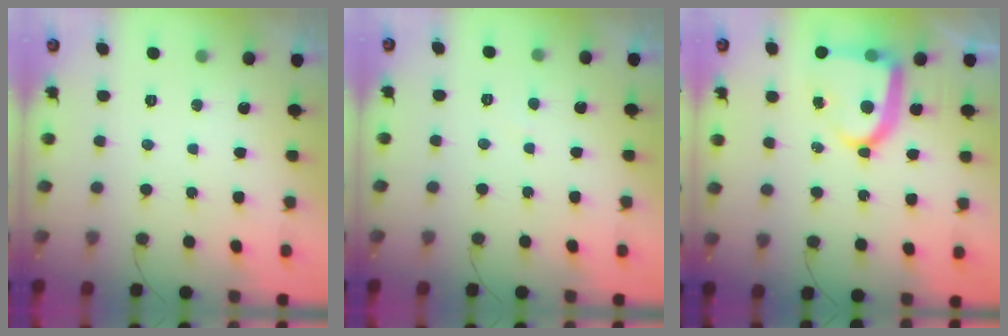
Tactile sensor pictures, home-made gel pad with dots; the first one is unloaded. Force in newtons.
{"total": 1.3, "press": 1.3, "slide": 0.1}
{"total": 15.7, "press": 15.6, "slide": 1.6}